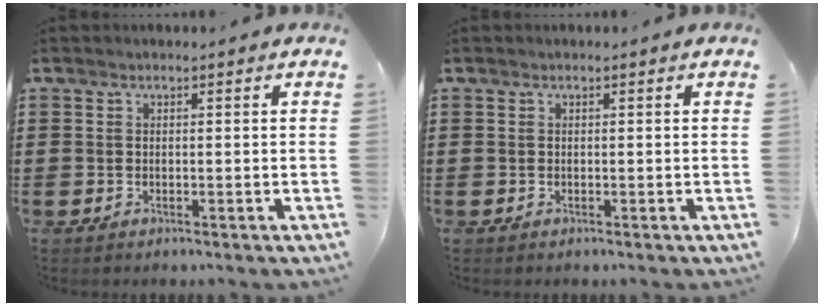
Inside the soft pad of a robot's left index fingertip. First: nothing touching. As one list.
[{"total": 0.0}]